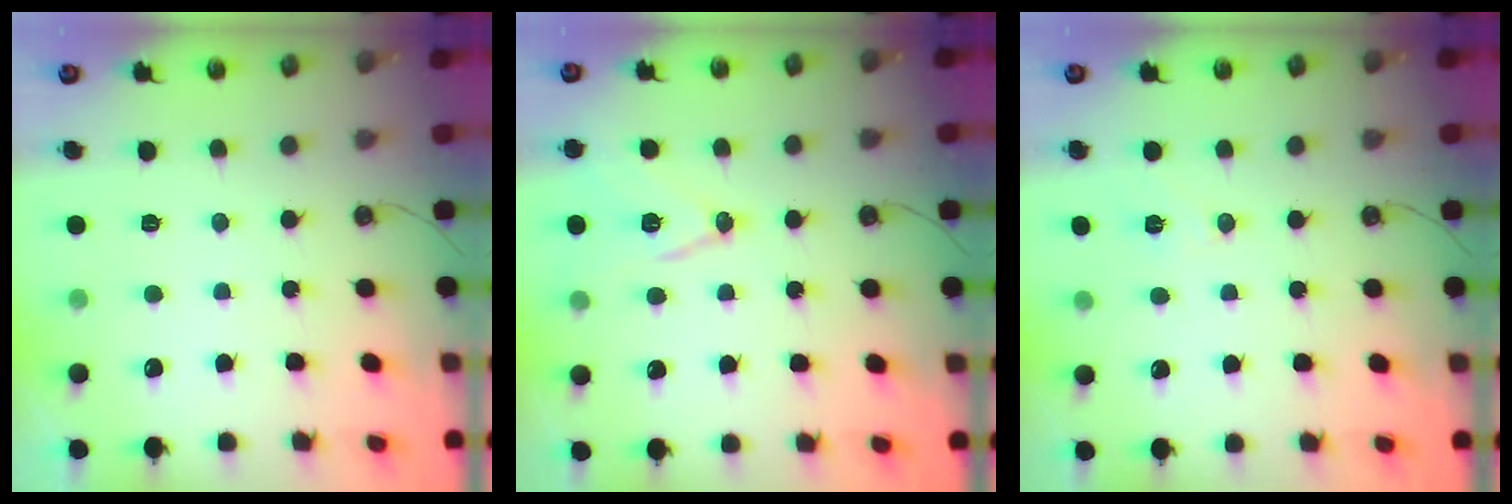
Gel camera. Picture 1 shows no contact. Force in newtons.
{"total": 11.9, "press": 11.5, "slide": 3.2}
{"total": 7.5, "press": 6.1, "slide": 4.5}